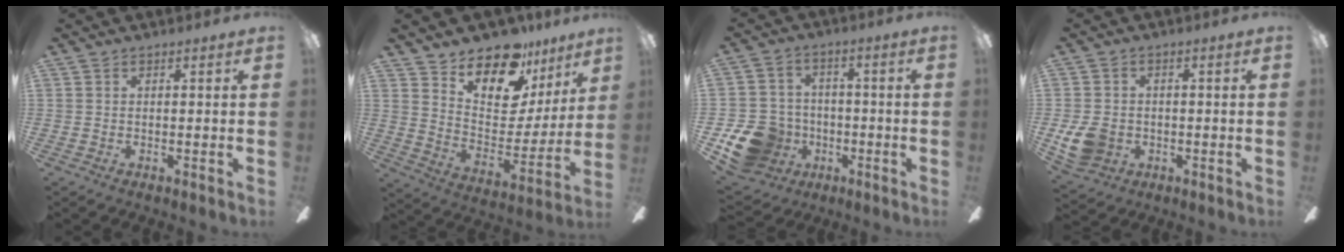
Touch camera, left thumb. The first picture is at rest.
{"total": 16.0, "force": [12.7, 7.2, 6.5], "torque": [-0.107, -0.102, 0.226]}
{"total": 13.8, "force": [-6.0, 11.0, 5.7], "torque": [-0.133, 0.042, -0.102]}
{"total": 7.9, "force": [-1.6, 6.6, 4.0], "torque": [-0.086, 0.011, -0.031]}